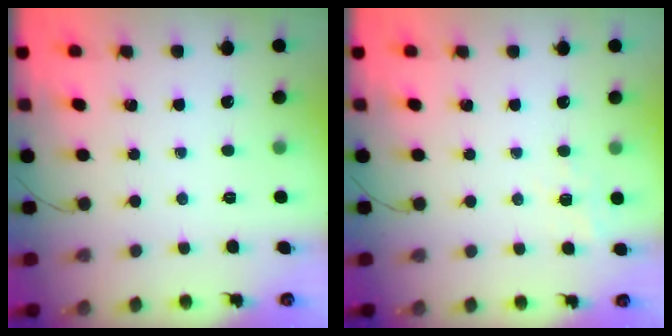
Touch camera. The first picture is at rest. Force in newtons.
{"total": 7.1, "press": 6.9, "slide": 1.8}